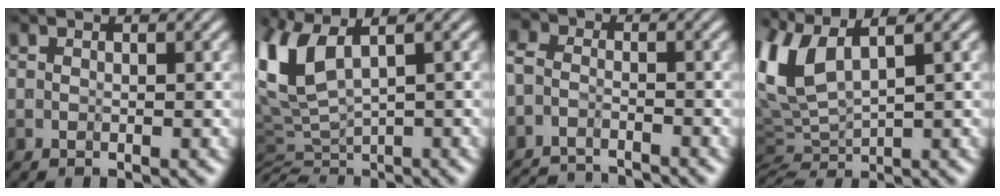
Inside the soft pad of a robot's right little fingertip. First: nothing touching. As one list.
[{"total": 5.3, "force": [1.2, 2.4, 4.5], "torque": [-0.134, -0.001, 0.020]}, {"total": 5.7, "force": [-5.5, 0.9, 1.1], "torque": [-0.036, -0.013, -0.100]}, {"total": 5.2, "force": [2.2, 1.8, 4.3], "torque": [-0.130, 0.007, 0.046]}]